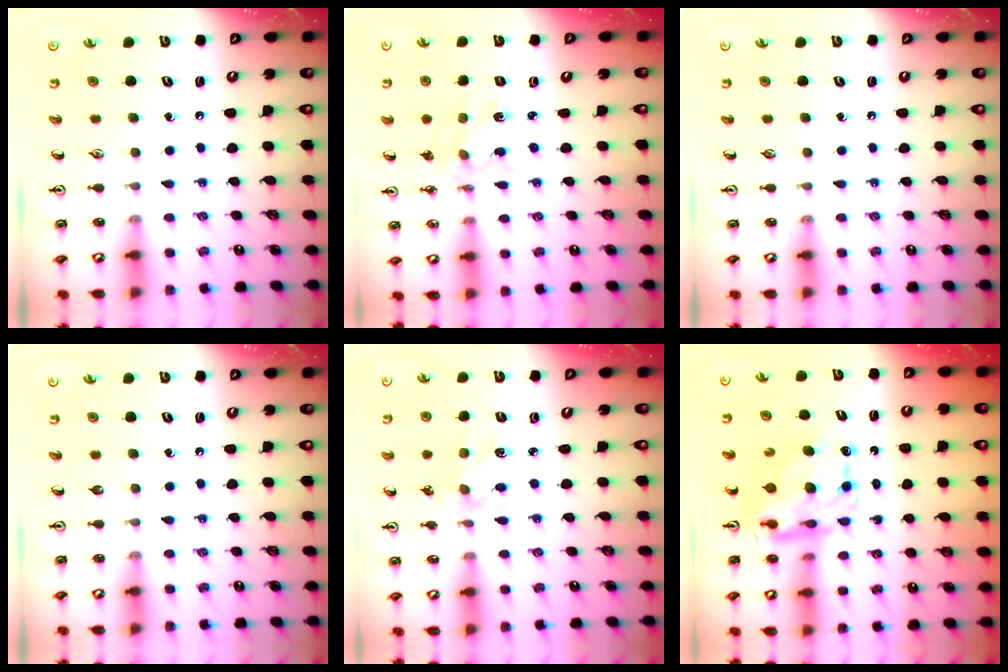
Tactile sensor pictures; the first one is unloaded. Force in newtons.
{"total": 1.8, "press": 1.8, "slide": 0.3}
{"total": 0.0}
{"total": 0.0}
{"total": 2.2, "press": 2.2, "slide": 0.2}
{"total": 9.6, "press": 9.6, "slide": 1.0}